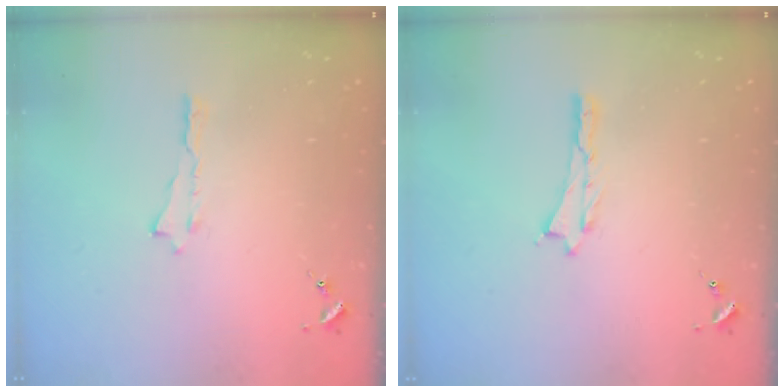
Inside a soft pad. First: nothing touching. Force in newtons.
{"total": 0.0}